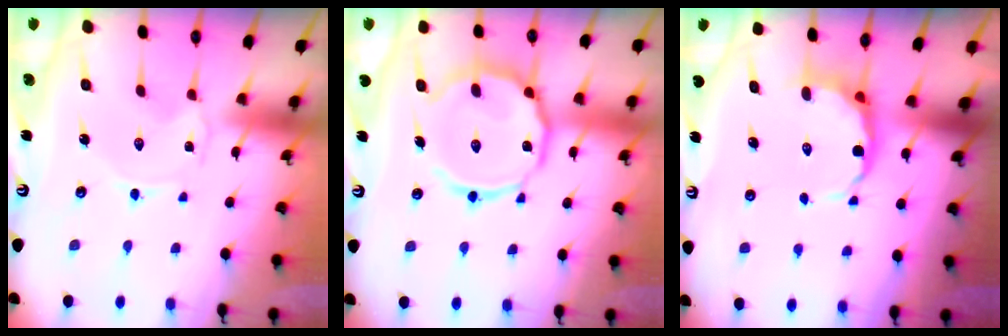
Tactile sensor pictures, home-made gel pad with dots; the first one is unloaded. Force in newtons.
{"total": 15.2, "press": 15.2, "slide": 1.3}
{"total": 7.6, "press": 7.4, "slide": 1.7}